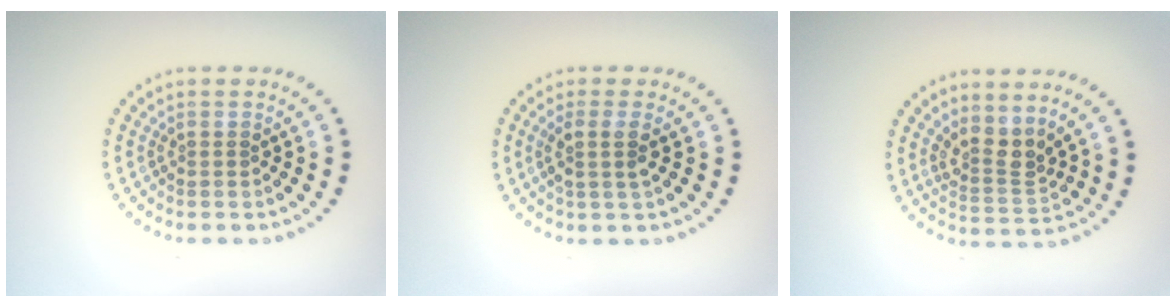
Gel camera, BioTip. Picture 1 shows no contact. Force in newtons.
{"total": 2.1, "press": 1.7, "slide": 1.3}
{"total": 2.8, "press": 2.1, "slide": 1.9}